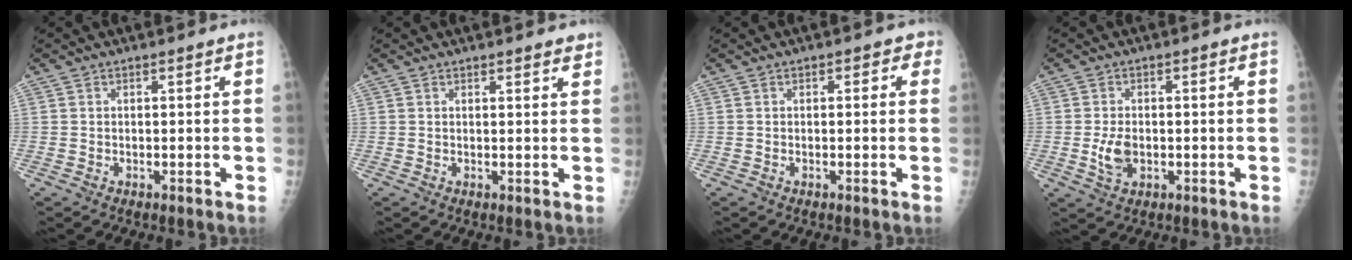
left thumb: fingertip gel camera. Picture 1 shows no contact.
{"total": 2.2, "force": [1.9, 0.6, 0.9], "torque": [0.002, -0.004, 0.021]}
{"total": 2.2, "force": [0.6, 1.5, 1.5], "torque": [0.006, 0.005, -0.002]}
{"total": 4.2, "force": [-0.8, 2.7, 3.2], "torque": [-0.061, -0.001, -0.011]}